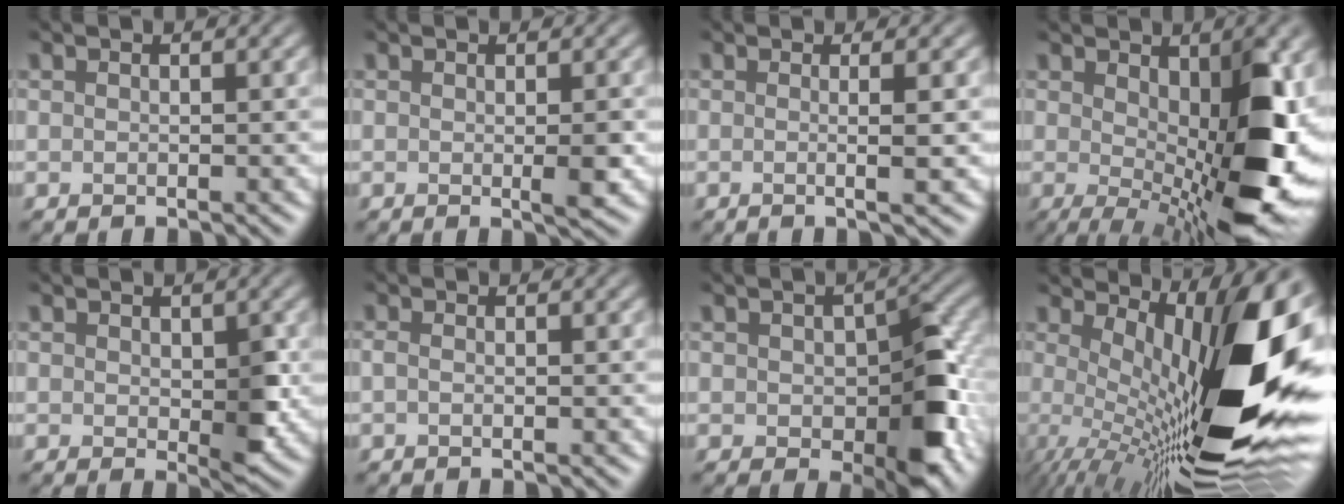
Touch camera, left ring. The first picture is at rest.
{"total": 1.7, "force": [-0.2, 0.1, 1.7], "torque": [-0.028, -0.007, -0.002]}
{"total": 2.9, "force": [-0.2, 0.8, 2.8], "torque": [-0.040, 0.001, -0.015]}
{"total": 11.0, "force": [-0.4, 4.4, 10.0], "torque": [-0.145, -0.016, 0.002]}
{"total": 2.7, "force": [-0.2, 1.3, 2.4], "torque": [-0.041, -0.008, 0.004]}
{"total": 0.6, "force": [-0.3, 0.1, 0.5], "torque": [-0.014, -0.005, -0.007]}
{"total": 6.5, "force": [-1.1, 3.7, 5.3], "torque": [-0.081, -0.007, -0.009]}
{"total": 16.0, "force": [1.8, 4.9, 15.2], "torque": [-0.205, -0.005, 0.040]}